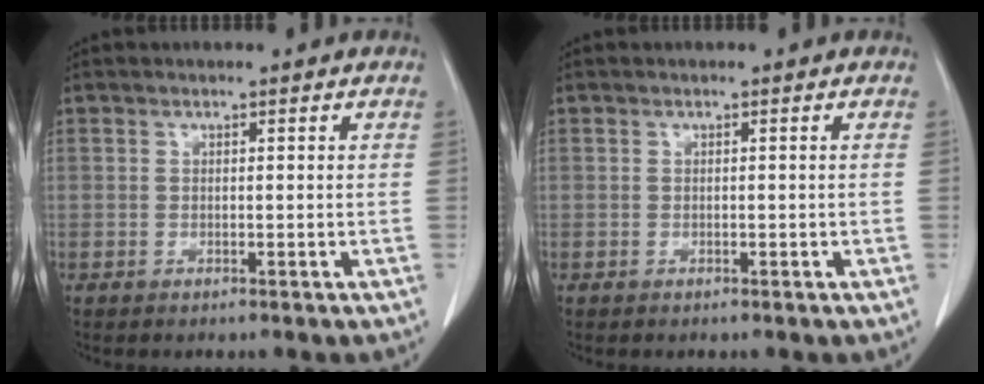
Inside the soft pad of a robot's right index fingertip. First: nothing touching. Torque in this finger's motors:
{"motor_torque": [-0.01, 0.01, 0.00, 0.00]}